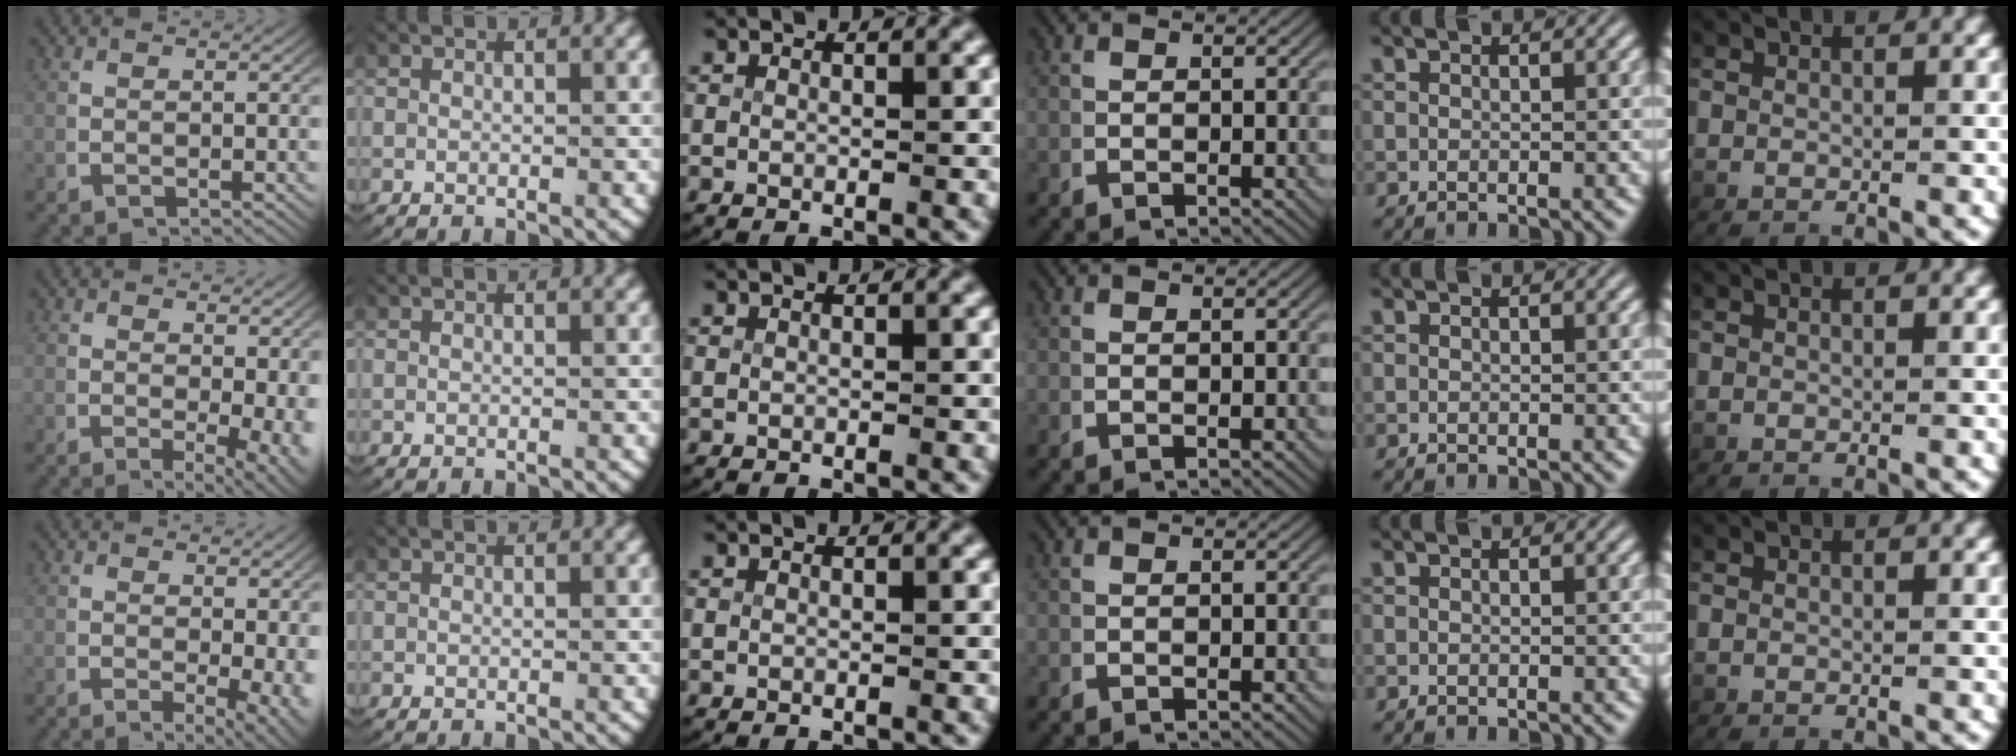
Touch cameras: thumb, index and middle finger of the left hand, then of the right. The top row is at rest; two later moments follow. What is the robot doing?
{"motion": "lift_and_place", "object": "map"}